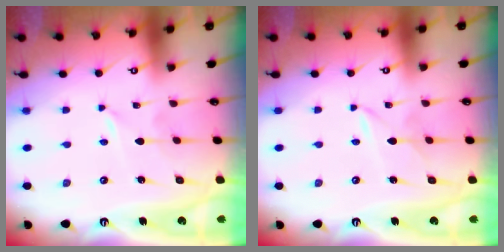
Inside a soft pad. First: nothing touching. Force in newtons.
{"total": 2.5, "press": 2.4, "slide": 0.4}